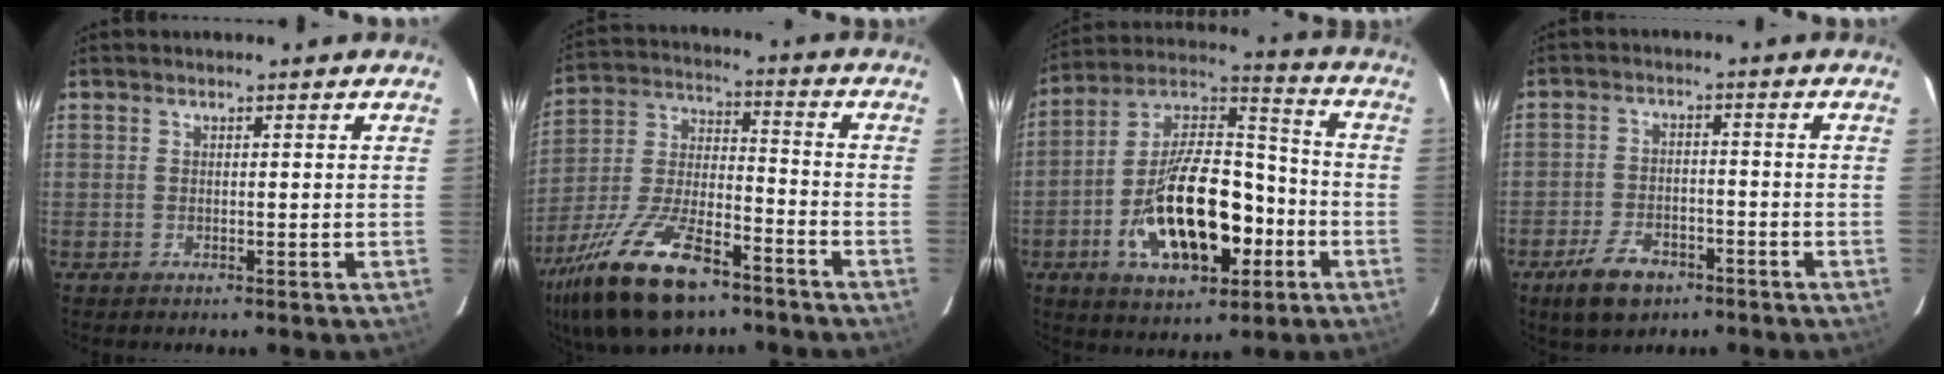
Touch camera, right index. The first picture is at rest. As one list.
[{"total": 22.2, "force": [-14.3, 8.7, 14.5], "torque": [-0.300, -0.021, -0.252]}, {"total": 21.8, "force": [-7.2, 10.7, 17.6], "torque": [-0.328, 0.014, -0.113]}, {"total": 8.5, "force": [-5.5, 4.7, 4.6], "torque": [-0.113, 0.002, -0.089]}]